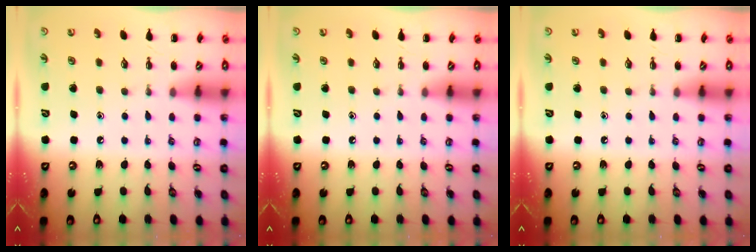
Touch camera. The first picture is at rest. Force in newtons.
{"total": 0.0}
{"total": 0.0}